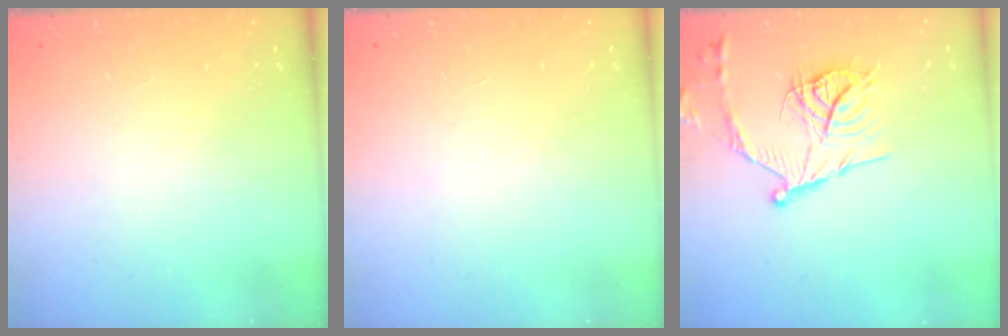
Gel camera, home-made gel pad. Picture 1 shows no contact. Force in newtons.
{"total": 1.6, "press": 1.6, "slide": 0.1}
{"total": 16.5, "press": 16.5, "slide": 1.6}